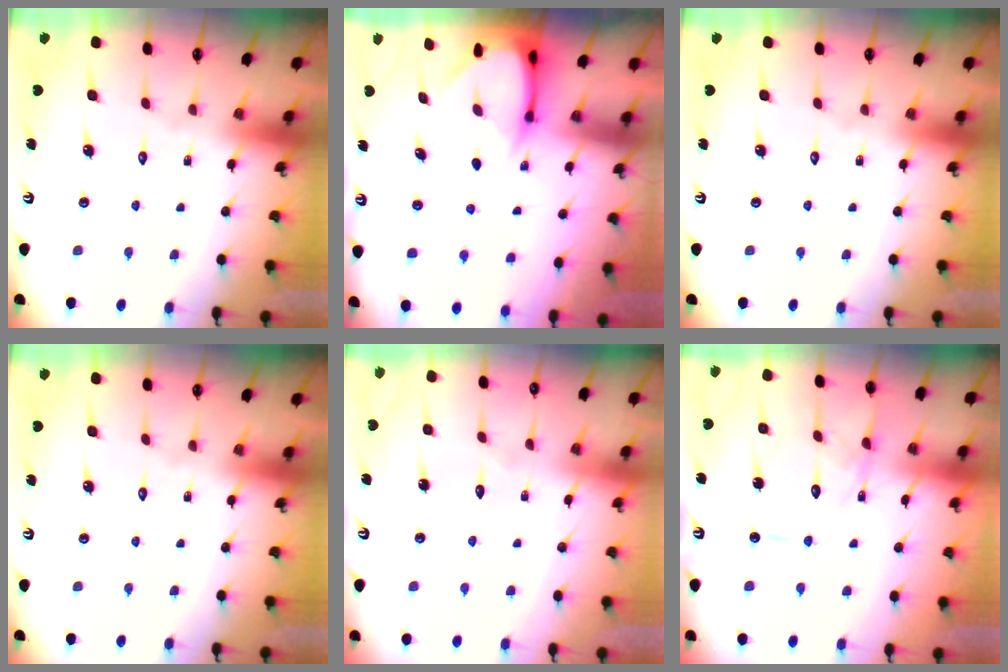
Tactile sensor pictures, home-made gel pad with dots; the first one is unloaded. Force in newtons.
{"total": 3.8, "press": 3.7, "slide": 0.3}
{"total": 0.0}
{"total": 0.0}
{"total": 2.9, "press": 2.9, "slide": 0.3}
{"total": 12.4, "press": 12.4, "slide": 1.3}